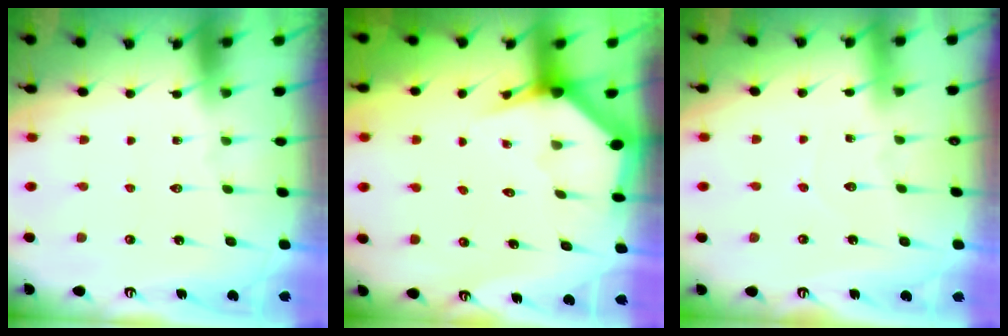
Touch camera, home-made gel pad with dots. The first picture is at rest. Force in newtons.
{"total": 2.7, "press": 2.7, "slide": 0.1}
{"total": 3.7, "press": 3.7, "slide": 0.1}